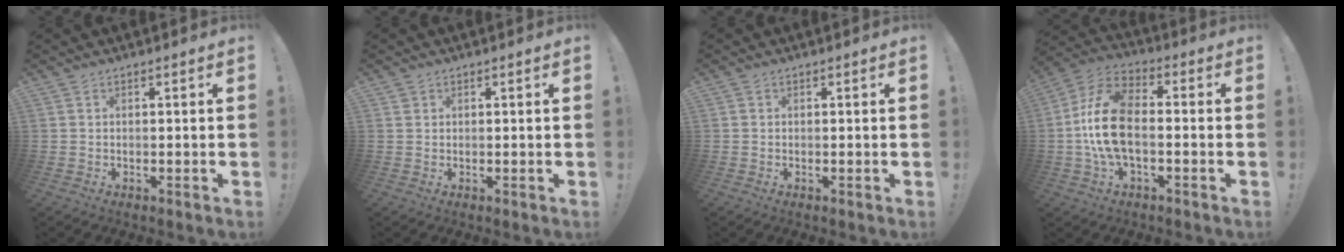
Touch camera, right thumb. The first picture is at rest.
{"total": 1.0, "force": [0.7, 0.7, 0.1], "torque": [0.000, -0.001, 0.012]}
{"total": 0.0}
{"total": 15.5, "force": [-1.8, 8.7, 12.7], "torque": [-0.248, 0.016, -0.028]}